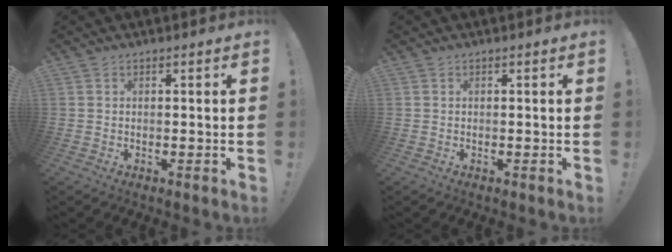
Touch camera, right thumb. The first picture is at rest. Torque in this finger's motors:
{"motor_torque": [-0.06, 0.06, 0.00, 0.00, 0.00]}